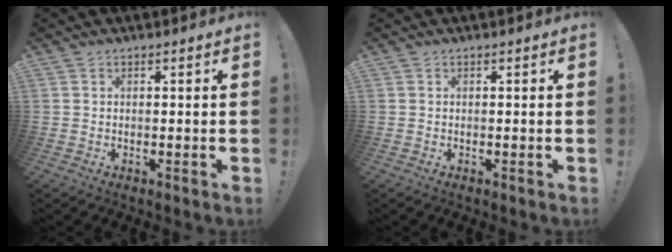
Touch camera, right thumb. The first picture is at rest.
{"total": 0.0}